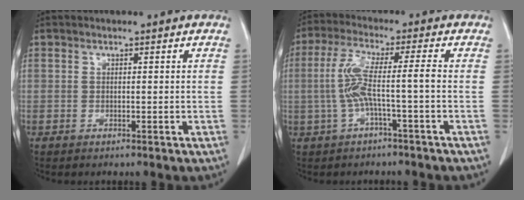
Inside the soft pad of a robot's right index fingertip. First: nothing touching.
{"total": 6.8, "force": [-1.2, 0.1, 6.7], "torque": [-0.142, 0.020, -0.022]}